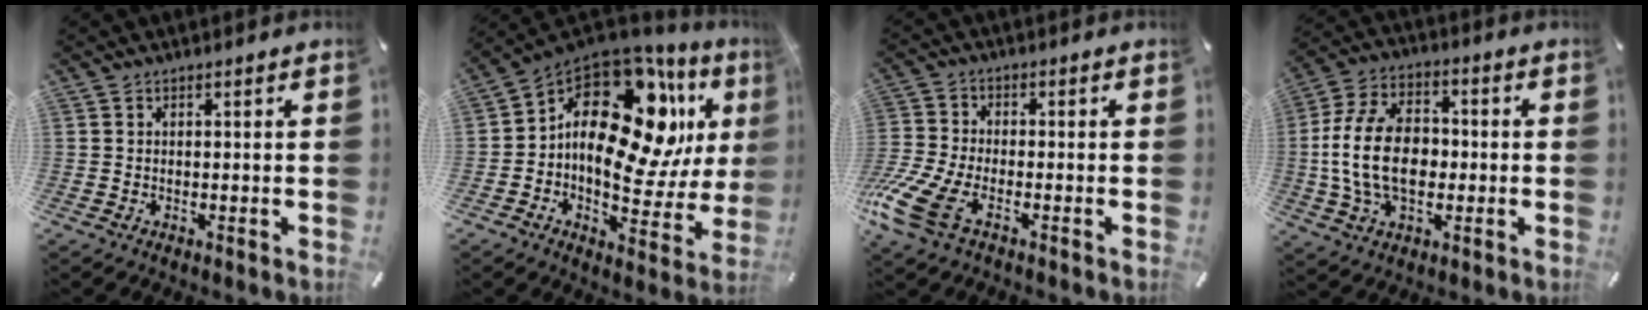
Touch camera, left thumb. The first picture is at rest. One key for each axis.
{"total": 20.7, "fx": 6.2, "fy": 12.3, "fz": 15.4, "tx": -0.233, "ty": -0.050, "tz": 0.104}
{"total": 9.9, "fx": -4.7, "fy": 4.9, "fz": 7.3, "tx": -0.178, "ty": -0.004, "tz": -0.090}
{"total": 15.3, "fx": -1.5, "fy": 10.4, "fz": 11.2, "tx": -0.251, "ty": 0.009, "tz": -0.025}